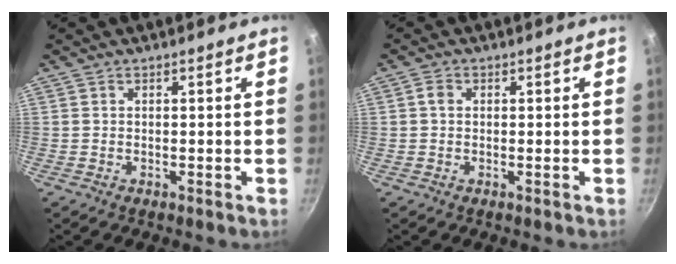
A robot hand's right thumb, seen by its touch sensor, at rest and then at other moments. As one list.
[{"total": 1.4, "force": [0.1, 1.1, 0.9], "torque": [-0.017, 0.007, -0.001]}]